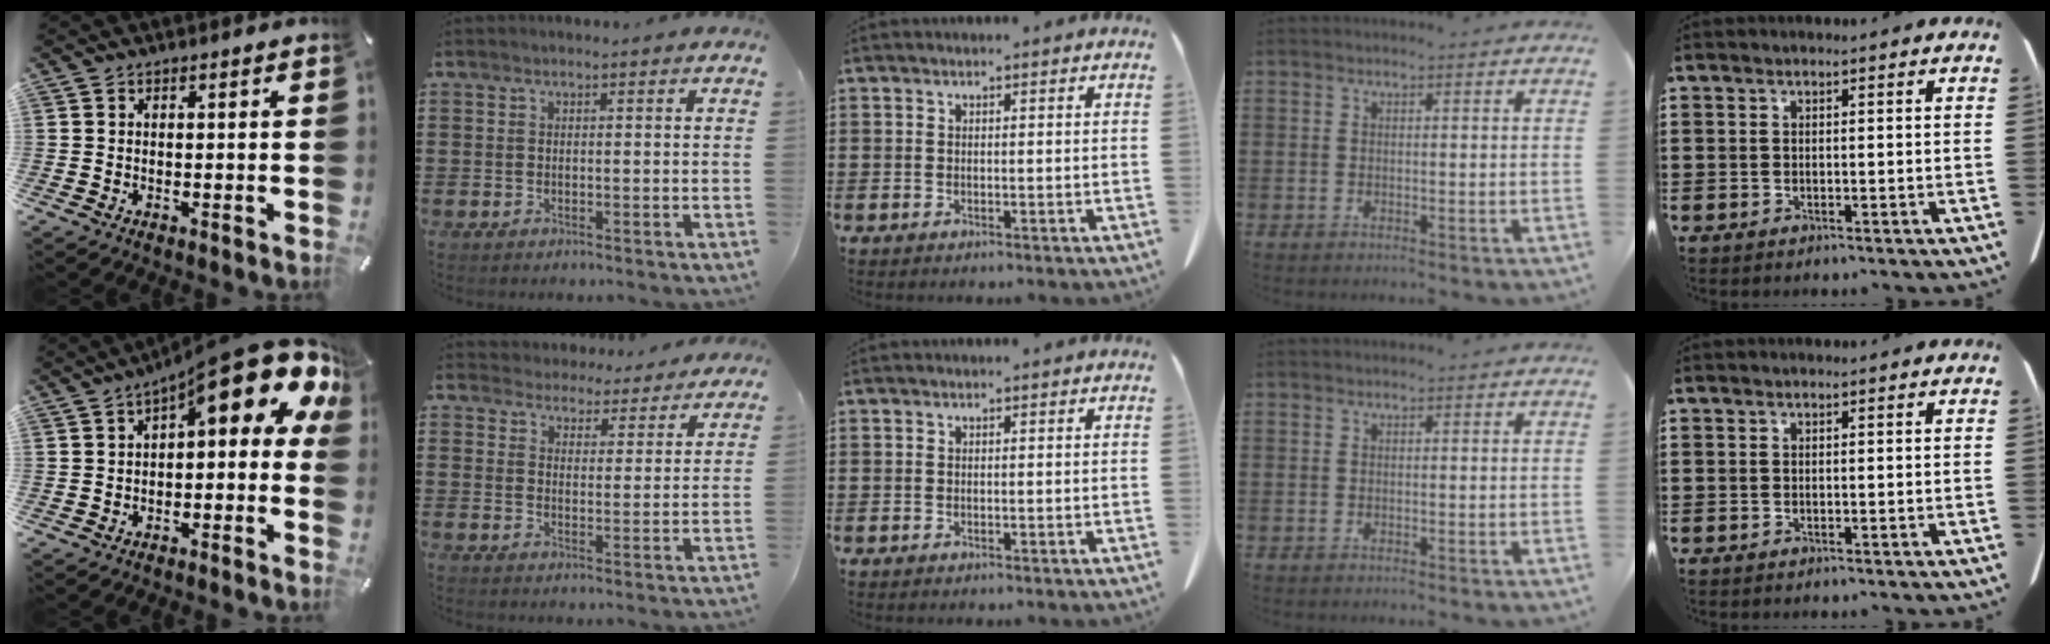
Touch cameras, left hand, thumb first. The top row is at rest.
{"thumb": {"total": 15.8, "force": [7.7, 5.4, 12.8], "torque": [-0.176, -0.060, 0.123]}, "index": {"total": 4.5, "force": [4.4, 0.4, -0.4], "torque": [-0.017, -0.029, 0.077]}}